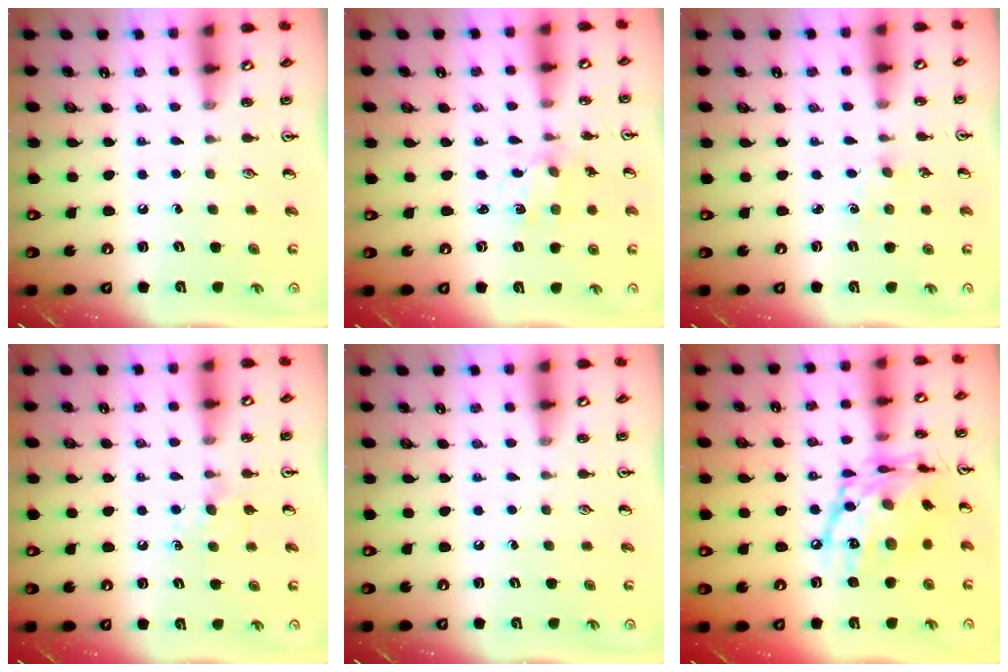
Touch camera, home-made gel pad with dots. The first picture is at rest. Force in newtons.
{"total": 1.9, "press": 1.9, "slide": 0.5}
{"total": 1.2, "press": 1.2, "slide": 0.3}
{"total": 5.0, "press": 5.0, "slide": 0.8}
{"total": 0.0}
{"total": 18.8, "press": 18.7, "slide": 1.4}